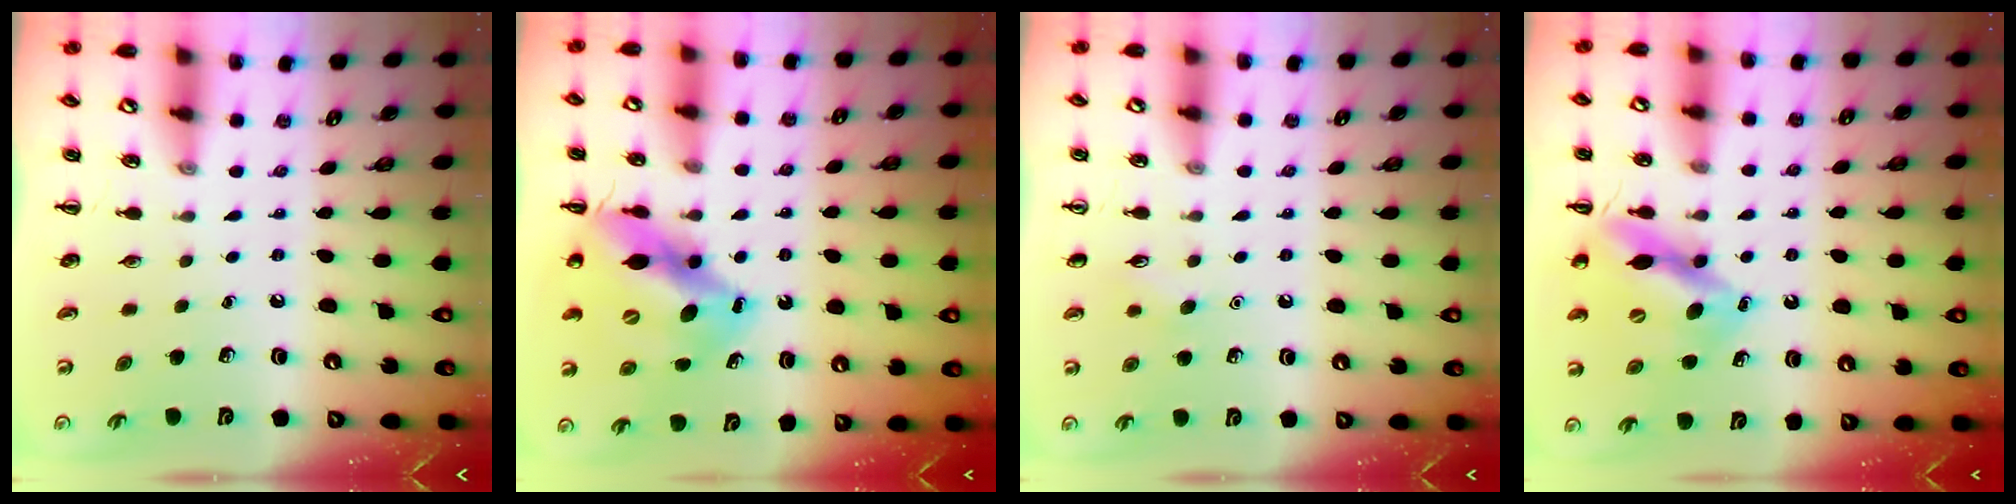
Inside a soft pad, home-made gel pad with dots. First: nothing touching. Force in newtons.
{"total": 13.4, "press": 12.9, "slide": 3.8}
{"total": 6.4, "press": 6.2, "slide": 1.7}
{"total": 11.7, "press": 11.3, "slide": 3.3}